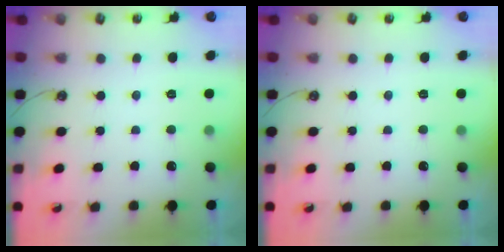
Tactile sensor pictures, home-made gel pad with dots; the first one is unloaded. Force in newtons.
{"total": 0.0}